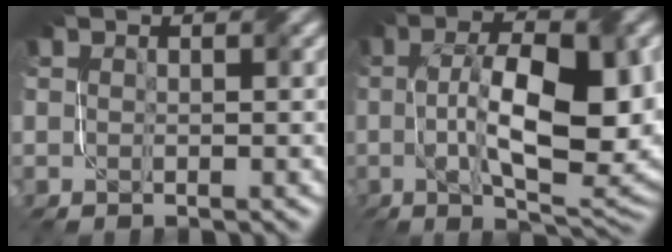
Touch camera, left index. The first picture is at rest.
{"total": 12.8, "force": [0.0, 4.8, 11.9], "torque": [-0.182, 0.003, 0.008]}